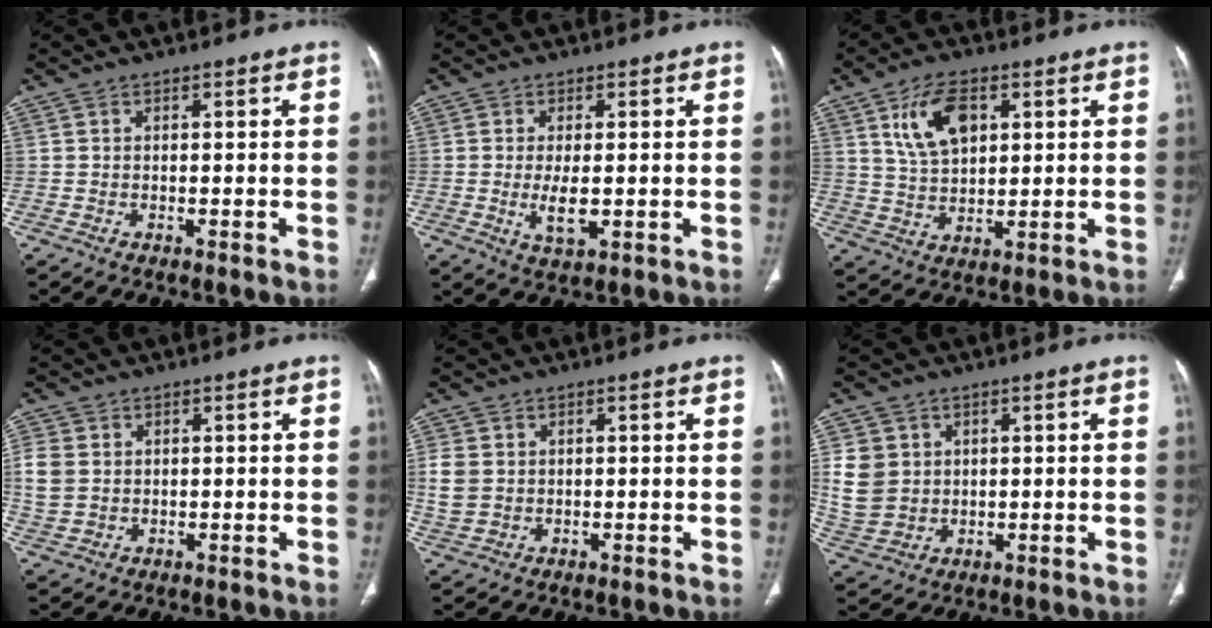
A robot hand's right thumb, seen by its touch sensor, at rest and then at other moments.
{"total": 5.0, "force": [-0.5, 2.2, 4.5], "torque": [-0.084, -0.011, -0.005]}
{"total": 10.1, "force": [3.9, 5.8, 7.3], "torque": [-0.120, -0.012, 0.079]}
{"total": 6.1, "force": [0.9, 5.0, 3.4], "torque": [-0.072, 0.000, 0.023]}
{"total": 5.2, "force": [0.7, 4.3, 2.9], "torque": [-0.060, 0.000, 0.020]}
{"total": 8.6, "force": [1.8, 7.5, 3.9], "torque": [-0.061, -0.004, 0.049]}